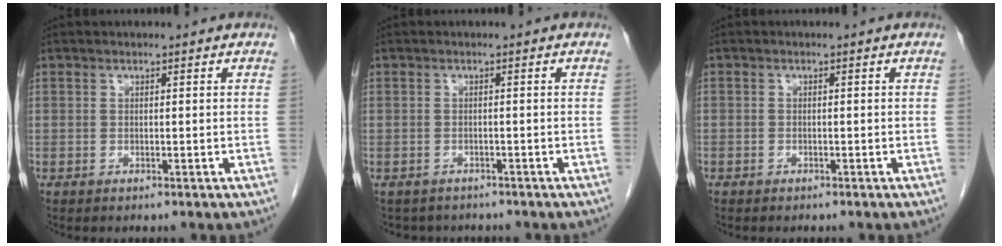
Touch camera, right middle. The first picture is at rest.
{"total": 4.1, "force": [-3.6, 1.9, 0.3], "torque": [-0.004, 0.003, -0.047]}
{"total": 0.7, "force": [-0.5, 0.5, 0.0], "torque": [-0.007, 0.003, -0.009]}